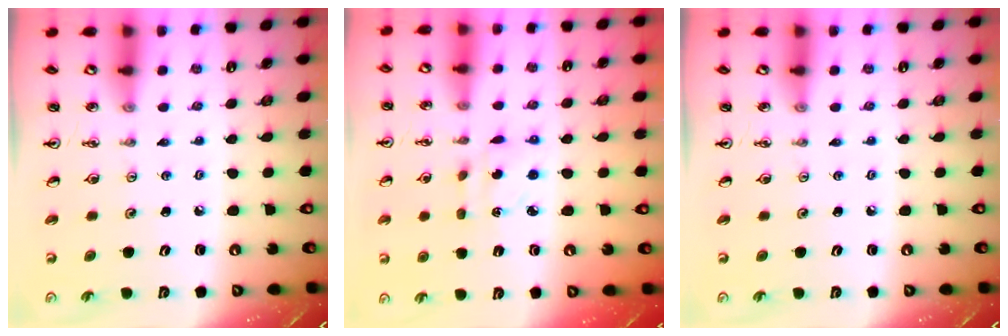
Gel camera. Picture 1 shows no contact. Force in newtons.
{"total": 3.5, "press": 3.4, "slide": 0.6}
{"total": 0.0}